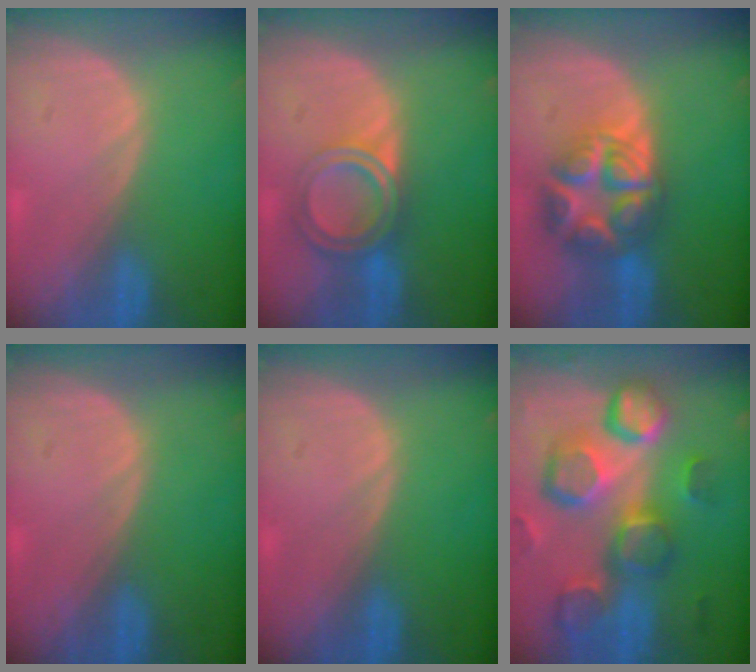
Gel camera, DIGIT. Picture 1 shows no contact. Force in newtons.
{"total": 6.4, "press": 5.4, "slide": 3.5}
{"total": 8.8, "press": 8.8, "slide": 0.6}
{"total": 0.0}
{"total": 0.0}
{"total": 13.0, "press": 11.4, "slide": 6.3}